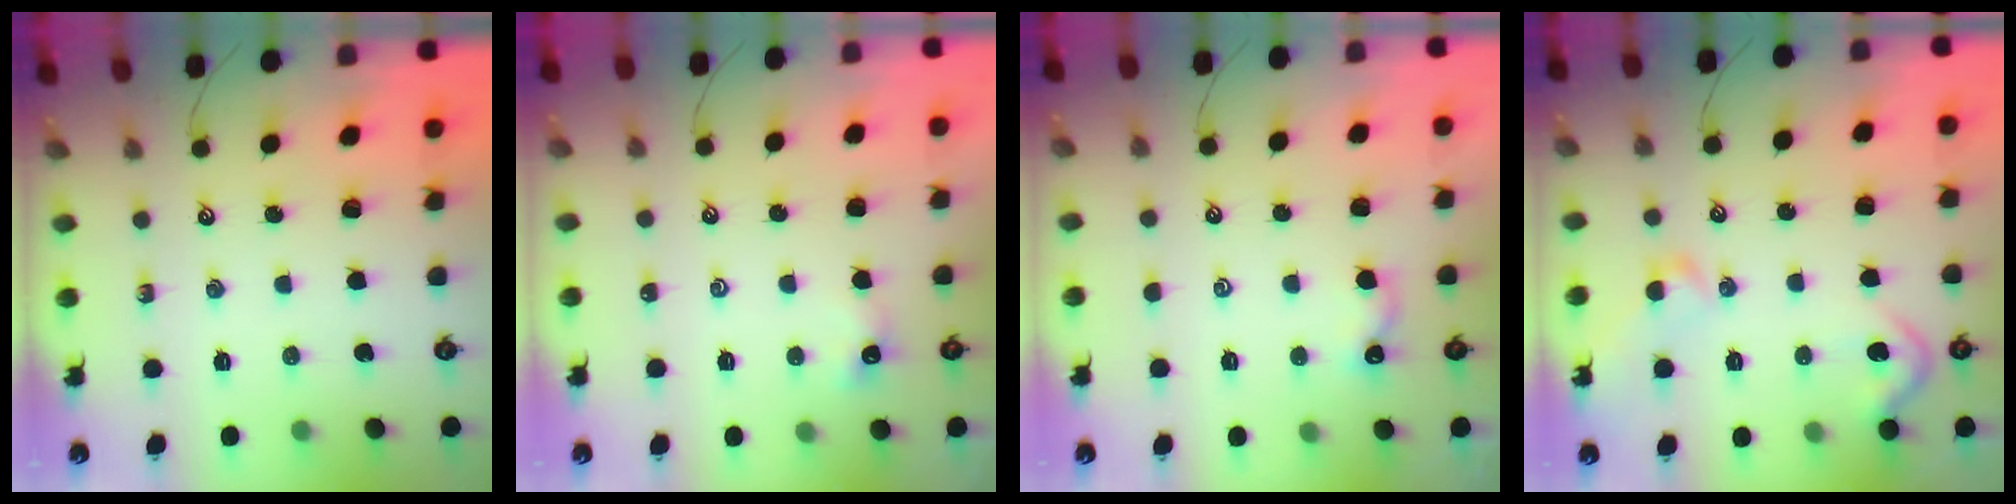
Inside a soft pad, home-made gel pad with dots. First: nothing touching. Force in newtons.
{"total": 2.4, "press": 2.3, "slide": 0.6}
{"total": 1.5, "press": 1.5, "slide": 0.3}
{"total": 6.4, "press": 6.3, "slide": 0.9}